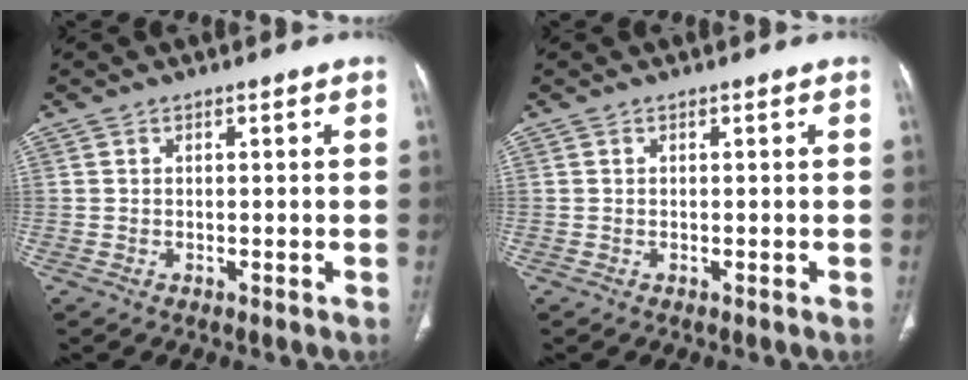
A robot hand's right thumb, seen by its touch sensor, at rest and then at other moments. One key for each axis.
{"total": 0.0}